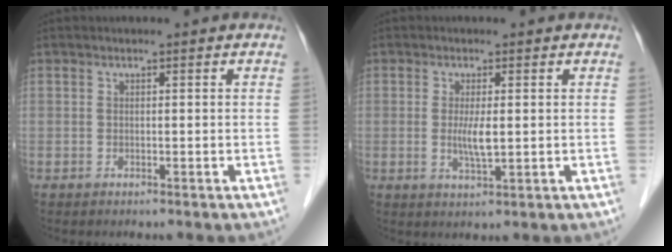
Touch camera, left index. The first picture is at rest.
{"total": 3.4, "force": [0.1, 0.6, 3.3], "torque": [-0.068, -0.007, 0.004]}